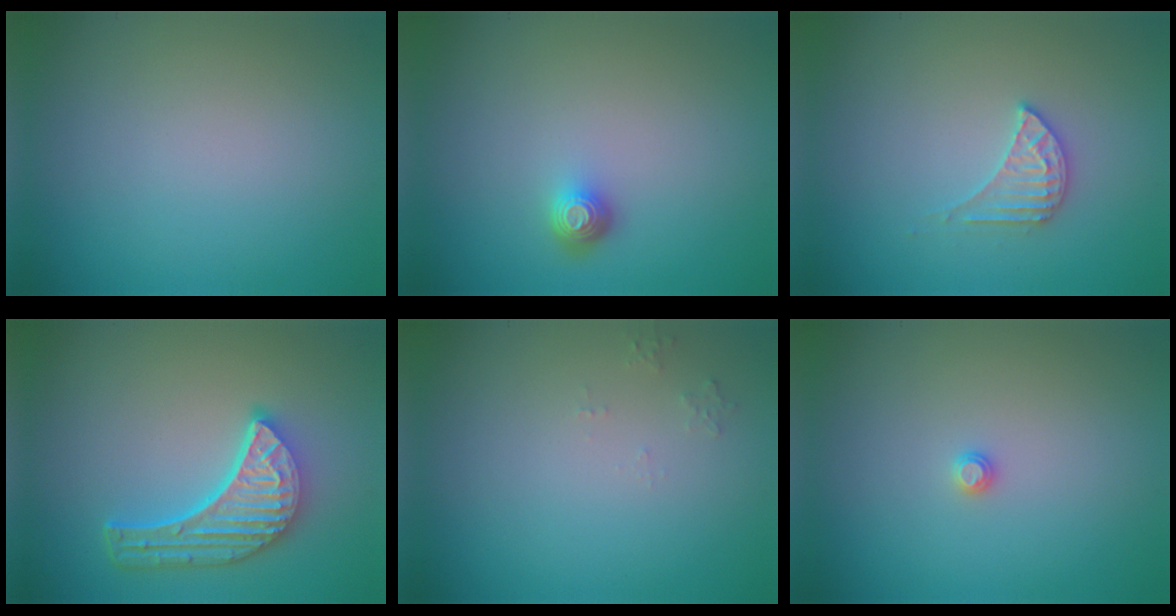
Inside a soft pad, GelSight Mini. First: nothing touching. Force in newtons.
{"total": 1.6, "press": 1.3, "slide": 1.0}
{"total": 2.3, "press": 2.3, "slide": 0.3}
{"total": 6.0, "press": 4.5, "slide": 4.0}
{"total": 0.8, "press": 0.7, "slide": 0.2}
{"total": 0.6, "press": 0.6, "slide": 0.2}